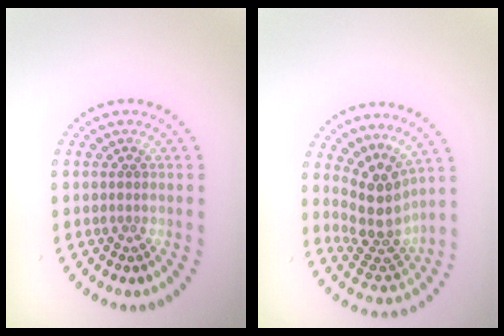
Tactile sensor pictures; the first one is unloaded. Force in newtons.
{"total": 4.4, "press": 3.2, "slide": 3.0}